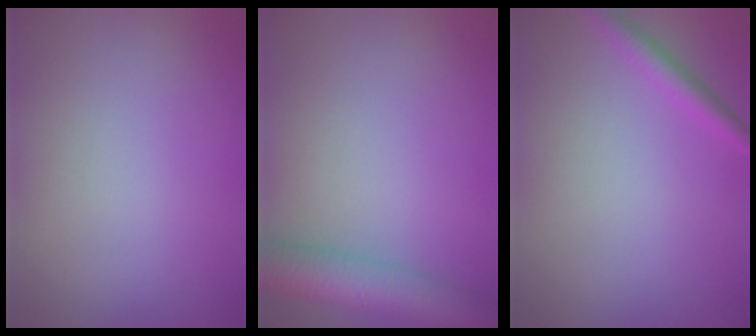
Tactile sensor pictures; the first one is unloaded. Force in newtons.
{"total": 6.5, "press": 6.5, "slide": 0.3}
{"total": 1.9, "press": 1.9, "slide": 0.0}